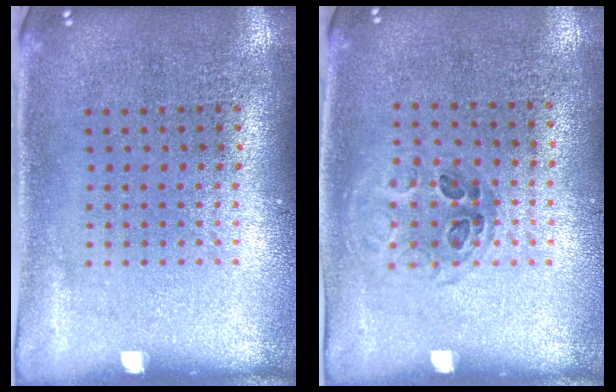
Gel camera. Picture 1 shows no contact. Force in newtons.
{"total": 0.9, "press": 0.7, "slide": 0.5}